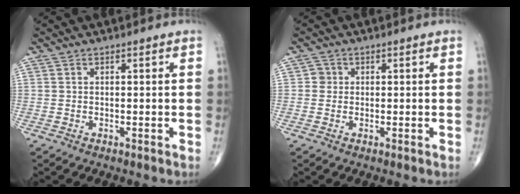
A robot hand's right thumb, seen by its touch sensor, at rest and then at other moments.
{"total": 1.6, "force": [0.1, 1.6, 0.3], "torque": [0.004, 0.004, -0.002]}